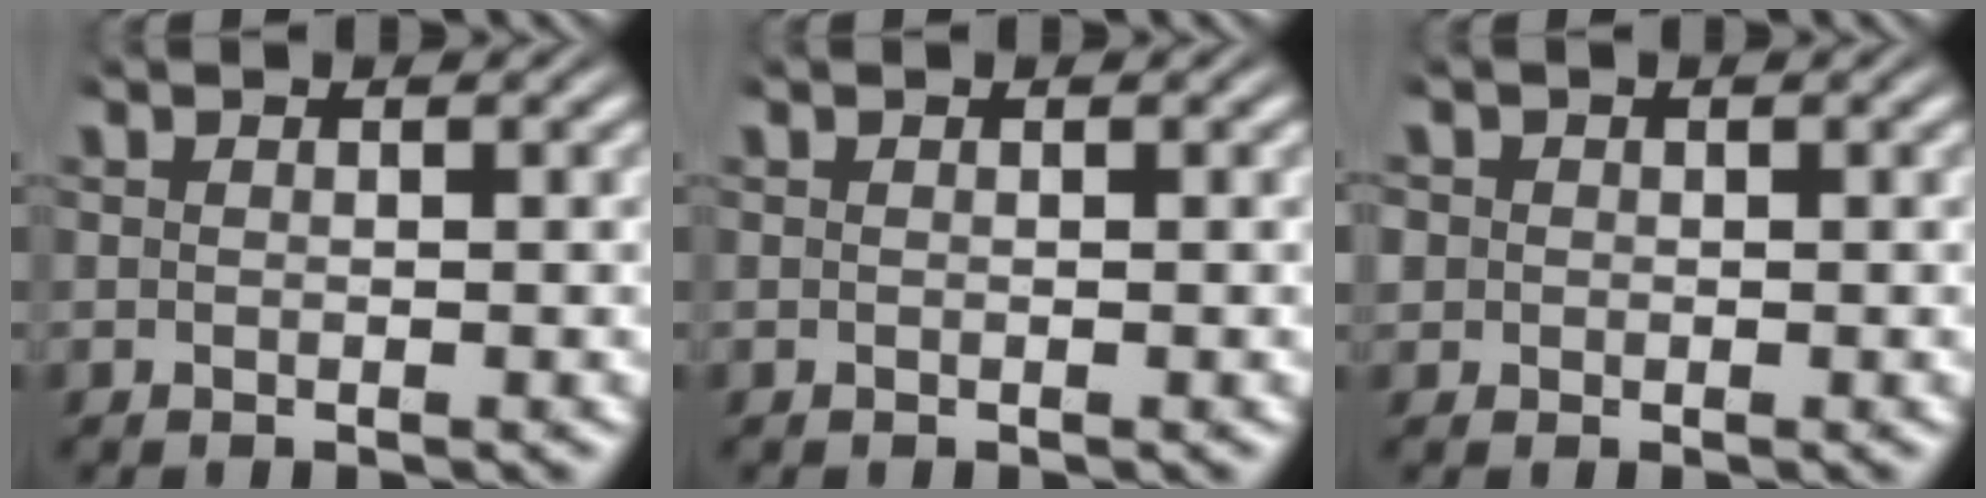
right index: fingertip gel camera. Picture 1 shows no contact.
{"total": 0.0}
{"total": 2.1, "force": [-0.1, 2.0, 0.6], "torque": [-0.028, -0.011, 0.002]}